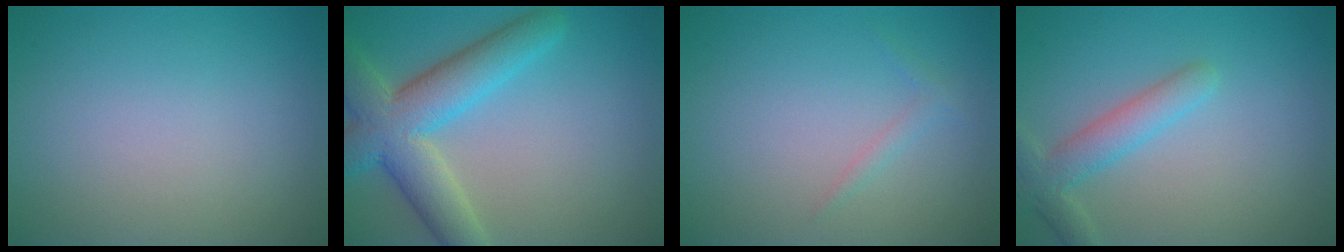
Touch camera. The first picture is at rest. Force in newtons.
{"total": 7.5, "press": 7.4, "slide": 0.7}
{"total": 0.9, "press": 0.9, "slide": 0.0}
{"total": 3.2, "press": 3.2, "slide": 0.2}